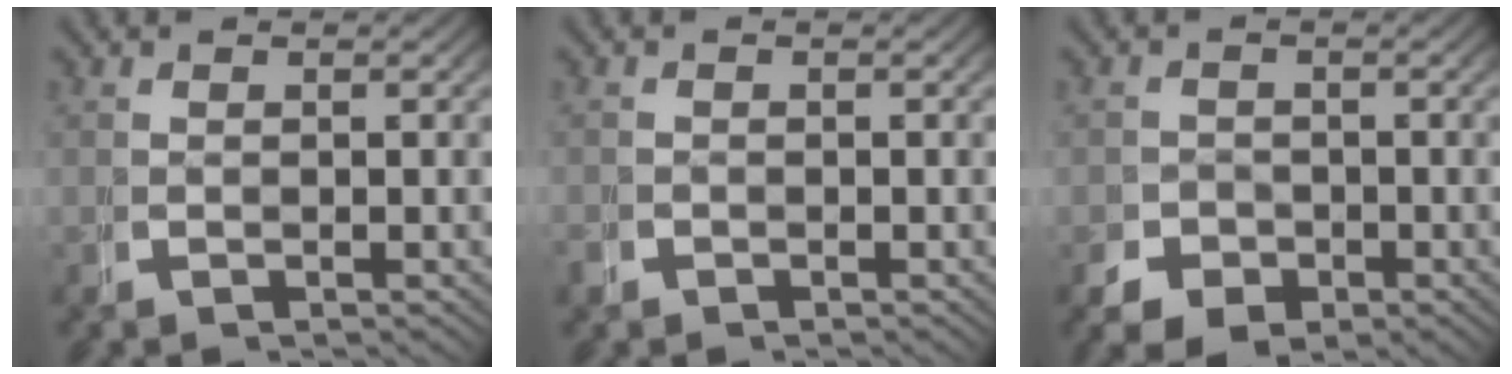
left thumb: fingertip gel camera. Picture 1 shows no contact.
{"total": 0.9, "force": [-0.7, 0.6, 0.0], "torque": [-0.002, -0.007, -0.013]}
{"total": 3.6, "force": [-2.1, 2.5, 1.6], "torque": [-0.016, -0.015, -0.033]}